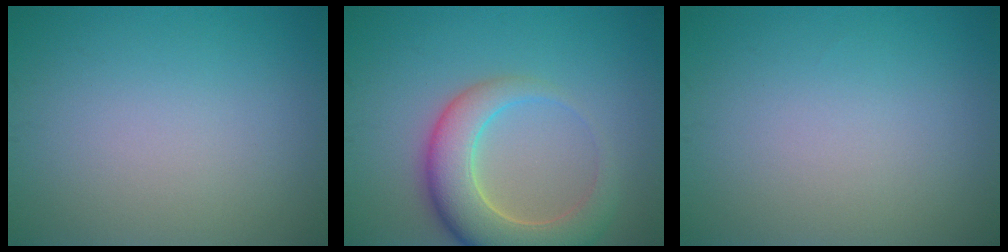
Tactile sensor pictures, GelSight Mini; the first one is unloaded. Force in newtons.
{"total": 7.0, "press": 7.0, "slide": 0.7}
{"total": 0.0}